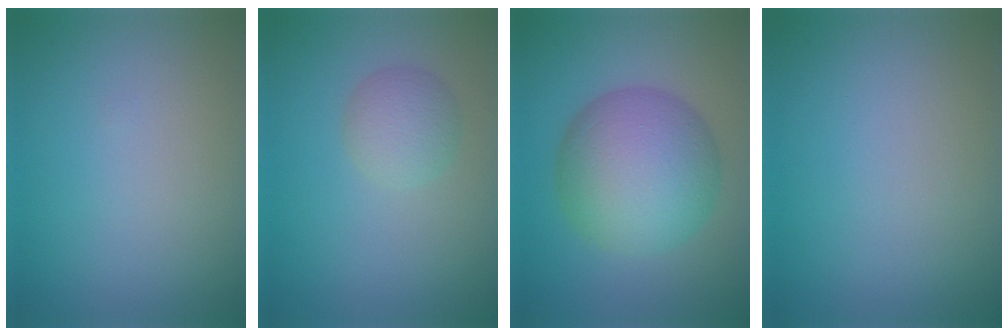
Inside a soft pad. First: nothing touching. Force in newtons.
{"total": 2.5, "press": 2.5, "slide": 0.1}
{"total": 9.2, "press": 9.2, "slide": 0.4}
{"total": 0.0}